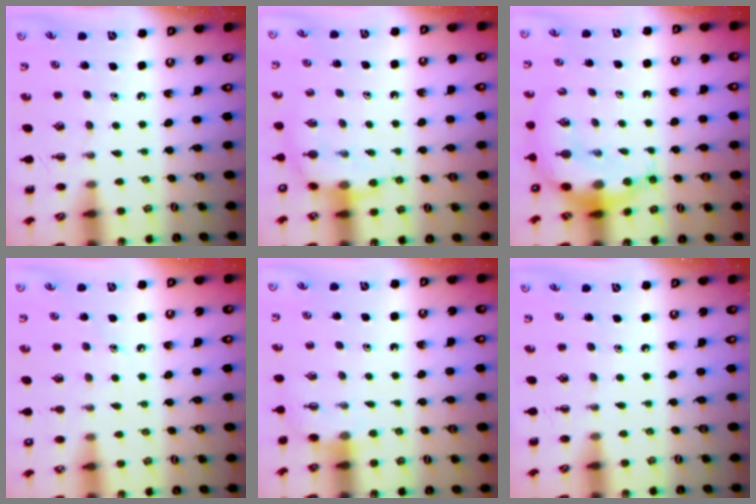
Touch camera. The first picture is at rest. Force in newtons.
{"total": 8.1, "press": 8.0, "slide": 0.5}
{"total": 9.0, "press": 8.8, "slide": 2.2}
{"total": 6.2, "press": 6.0, "slide": 1.6}
{"total": 2.6, "press": 2.5, "slide": 0.9}
{"total": 0.0}